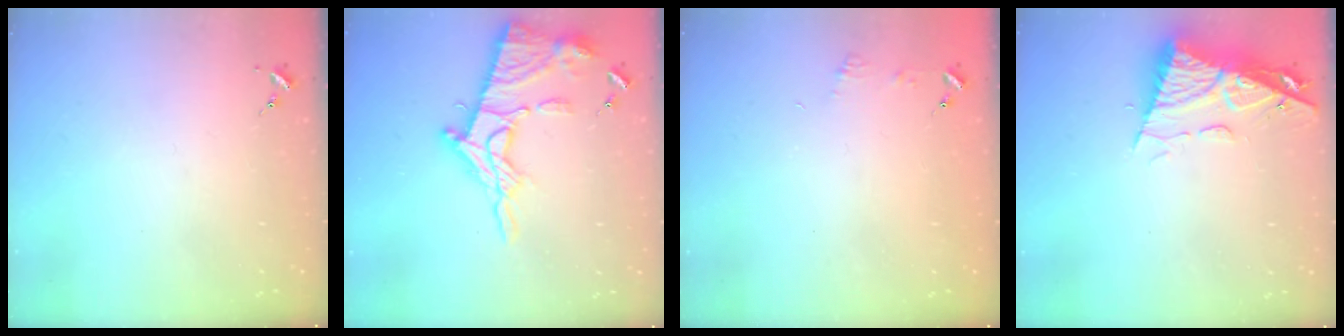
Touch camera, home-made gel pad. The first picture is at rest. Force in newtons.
{"total": 17.7, "press": 17.7, "slide": 1.6}
{"total": 4.5, "press": 4.4, "slide": 0.5}
{"total": 10.3, "press": 10.3, "slide": 1.1}